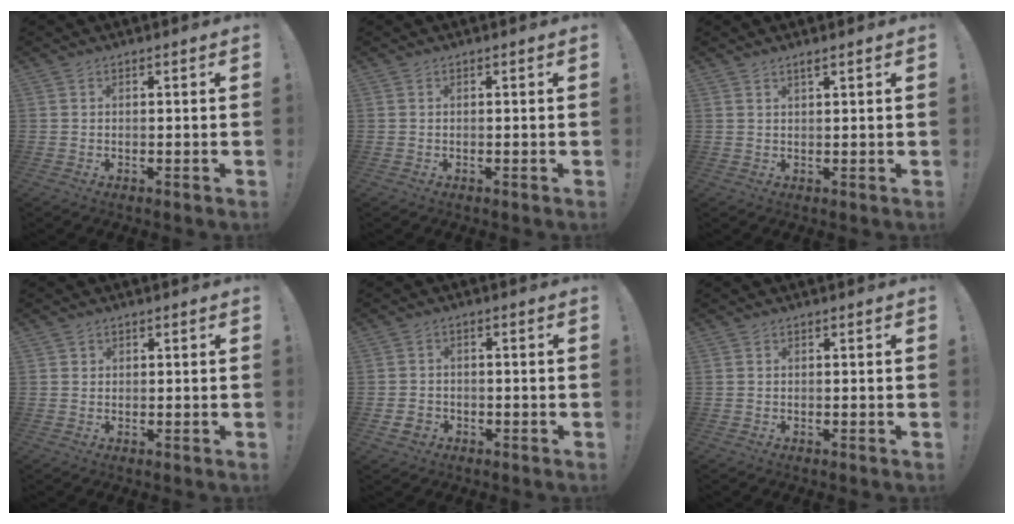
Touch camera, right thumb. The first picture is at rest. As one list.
[{"total": 0.0}, {"total": 1.7, "force": [1.3, 0.0, 1.1], "torque": [-0.015, -0.006, 0.022]}, {"total": 1.2, "force": [0.7, 1.0, 0.1], "torque": [0.006, -0.001, 0.013]}, {"total": 3.3, "force": [-1.7, 2.7, 0.8], "torque": [-0.014, 0.005, -0.031]}, {"total": 0.0}]